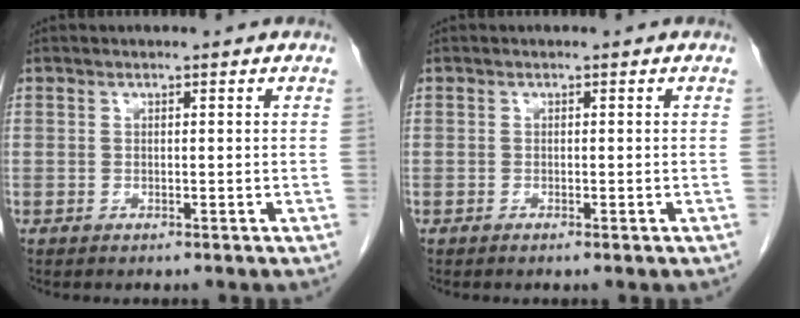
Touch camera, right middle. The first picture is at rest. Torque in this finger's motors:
{"motor_torque": [-0.20, -0.04, -0.02, -0.01]}